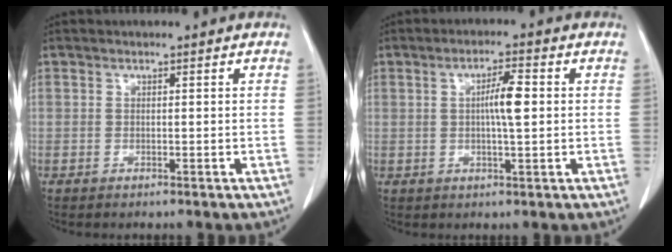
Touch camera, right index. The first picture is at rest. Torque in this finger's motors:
{"motor_torque": [0.11, 0.05, 0.29, 0.06]}